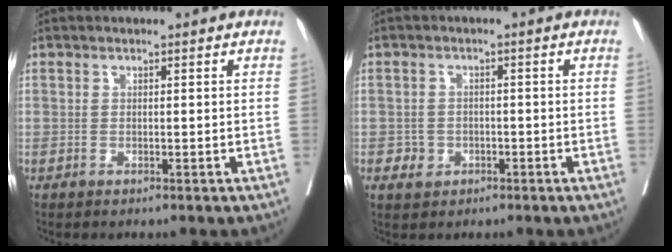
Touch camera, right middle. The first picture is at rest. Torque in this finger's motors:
{"motor_torque": [-0.31, -0.03, -0.07, -0.01]}